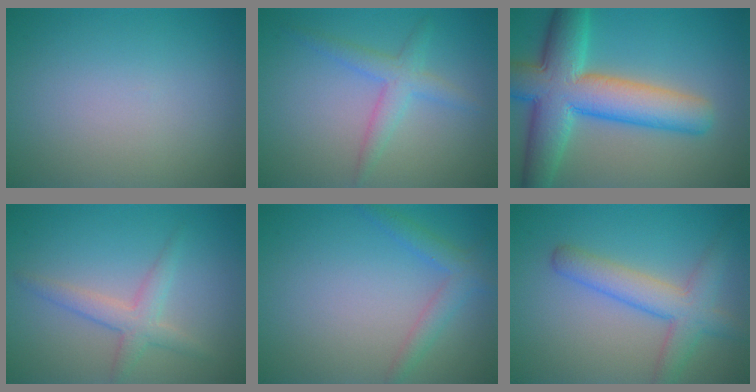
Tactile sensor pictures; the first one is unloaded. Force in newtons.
{"total": 2.7, "press": 2.7, "slide": 0.0}
{"total": 10.5, "press": 10.4, "slide": 0.5}
{"total": 2.6, "press": 2.6, "slide": 0.1}
{"total": 2.3, "press": 2.3, "slide": 0.2}
{"total": 4.6, "press": 4.6, "slide": 0.3}